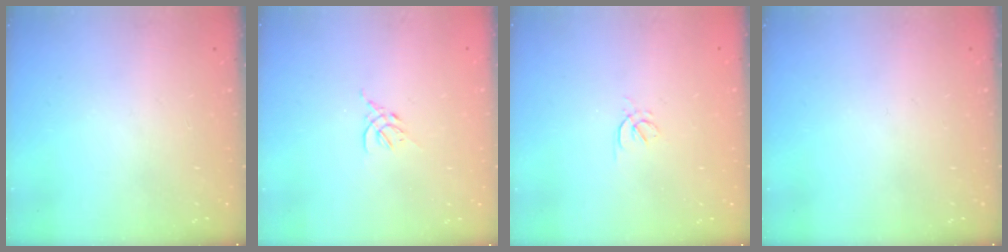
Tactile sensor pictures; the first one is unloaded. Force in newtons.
{"total": 2.3, "press": 2.2, "slide": 0.5}
{"total": 1.7, "press": 1.6, "slide": 0.5}
{"total": 0.0}